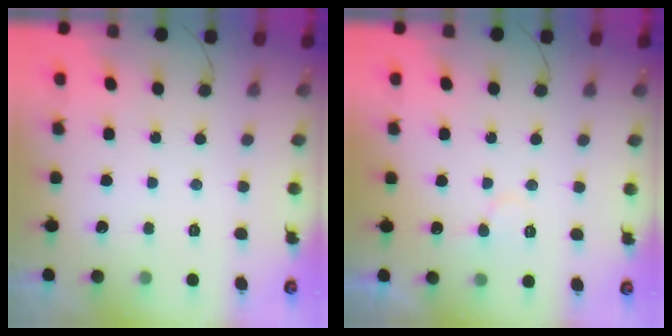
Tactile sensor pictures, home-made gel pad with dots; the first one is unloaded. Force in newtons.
{"total": 6.8, "press": 6.8, "slide": 0.5}